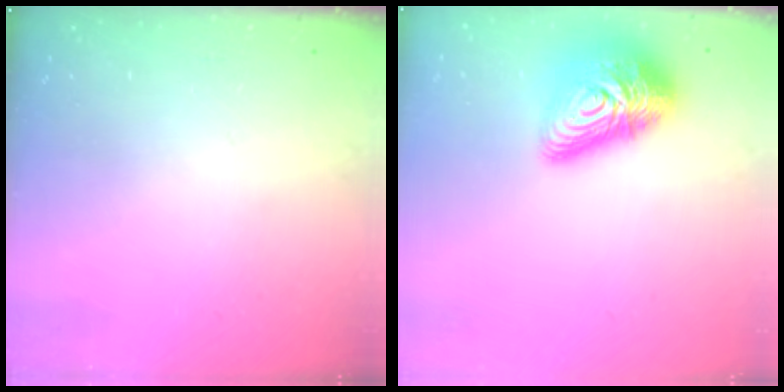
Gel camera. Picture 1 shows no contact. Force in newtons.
{"total": 17.7, "press": 17.7, "slide": 1.1}